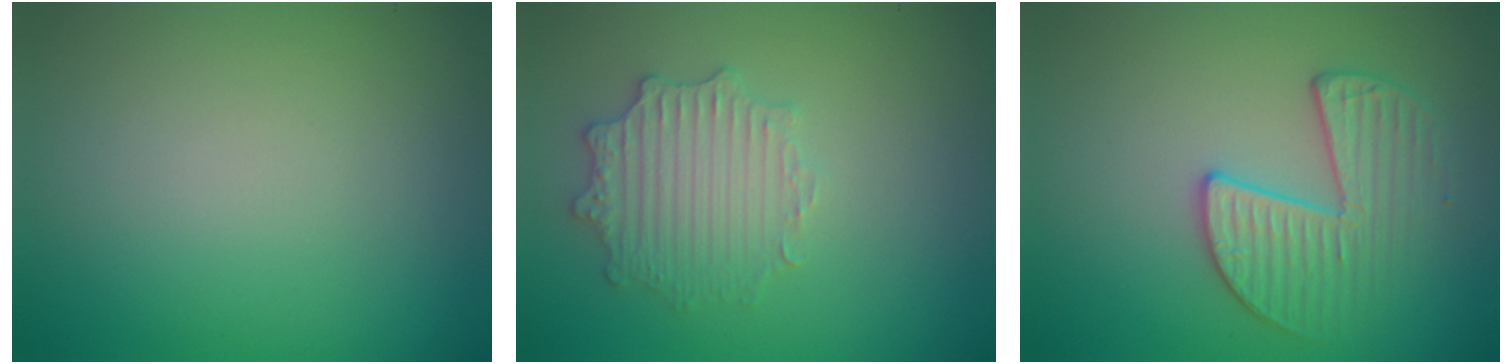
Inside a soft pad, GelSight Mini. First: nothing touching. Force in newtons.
{"total": 2.9, "press": 2.9, "slide": 0.1}
{"total": 3.3, "press": 3.1, "slide": 1.1}